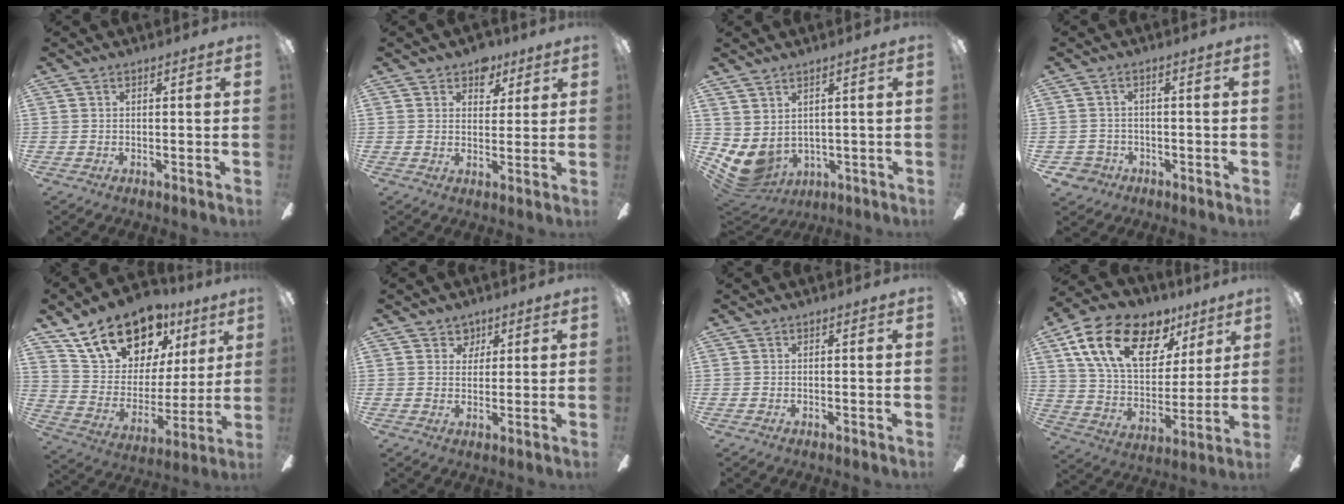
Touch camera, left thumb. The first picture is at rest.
{"total": 6.2, "force": [4.1, 4.2, 2.3], "torque": [-0.019, -0.013, 0.068]}
{"total": 5.8, "force": [0.1, 4.5, 3.6], "torque": [-0.118, -0.022, 0.002]}
{"total": 3.4, "force": [-1.5, 3.0, 0.7], "torque": [-0.029, 0.007, -0.033]}
{"total": 20.7, "force": [14.3, 11.6, 9.4], "torque": [-0.162, -0.082, 0.260]}
{"total": 4.1, "force": [2.7, 3.1, 0.6], "torque": [0.000, -0.007, 0.045]}
{"total": 0.0}
{"total": 22.3, "force": [11.6, 13.0, 14.0], "torque": [-0.247, -0.043, 0.207]}